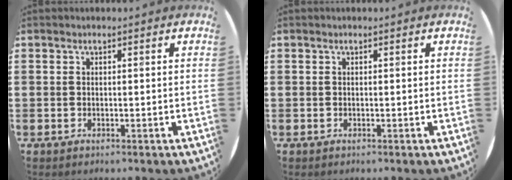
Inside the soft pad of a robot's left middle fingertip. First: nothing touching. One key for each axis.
{"total": 0.0}